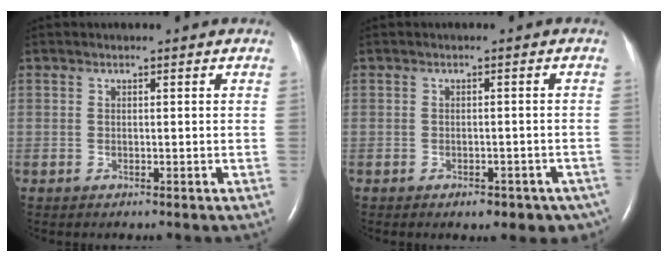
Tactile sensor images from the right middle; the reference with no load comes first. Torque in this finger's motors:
{"motor_torque": [0.27, -0.22, 0.06, 0.02]}